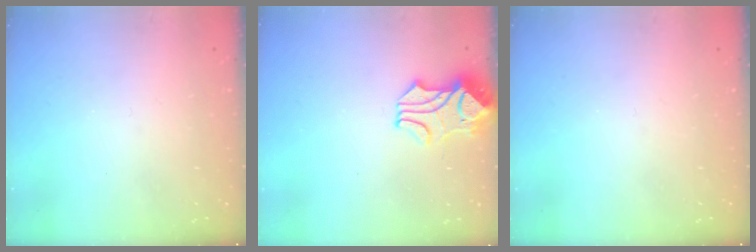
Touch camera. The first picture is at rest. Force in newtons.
{"total": 2.1, "press": 1.9, "slide": 1.0}
{"total": 0.0}